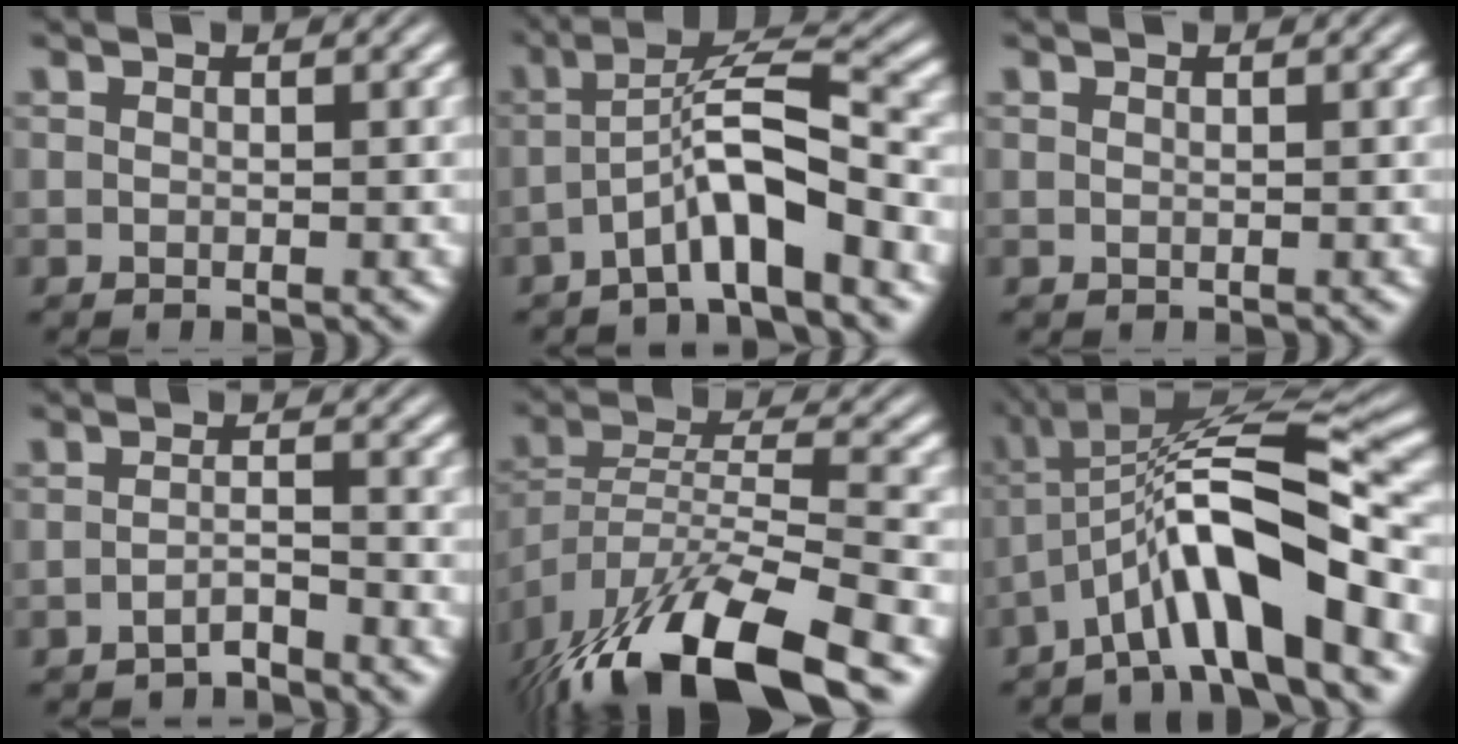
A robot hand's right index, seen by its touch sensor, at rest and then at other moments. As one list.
[{"total": 4.7, "force": [-0.6, 1.3, 4.5], "torque": [-0.082, -0.005, -0.006]}, {"total": 0.6, "force": [0.5, 0.3, -0.1], "torque": [-0.001, 0.002, 0.007]}, {"total": 1.4, "force": [-1.3, 0.0, 0.5], "torque": [-0.006, -0.013, -0.022]}, {"total": 9.8, "force": [-4.1, 5.2, 7.2], "torque": [-0.150, -0.039, -0.051]}, {"total": 9.0, "force": [0.6, 3.7, 8.2], "torque": [-0.132, 0.009, 0.013]}]